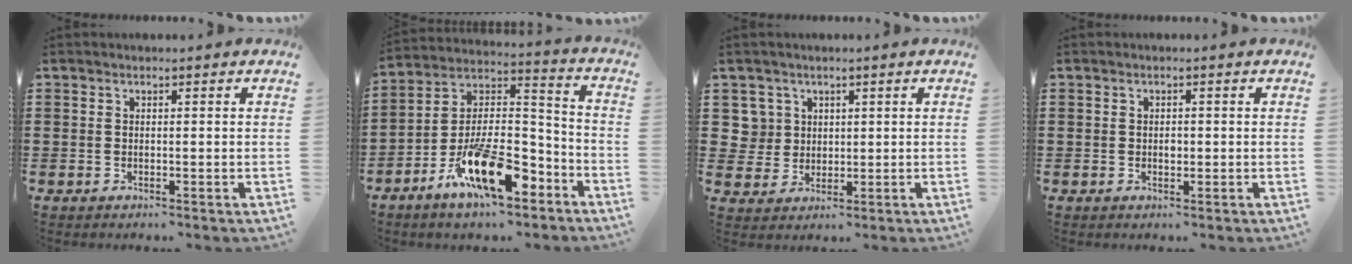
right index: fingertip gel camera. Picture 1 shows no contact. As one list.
[{"total": 15.2, "force": [-9.2, 5.9, 10.5], "torque": [-0.179, 0.030, -0.163]}, {"total": 4.3, "force": [1.4, 4.0, 0.3], "torque": [-0.028, 0.014, 0.026]}, {"total": 1.0, "force": [-0.1, 0.6, 0.8], "torque": [-0.016, 0.001, -0.001]}]